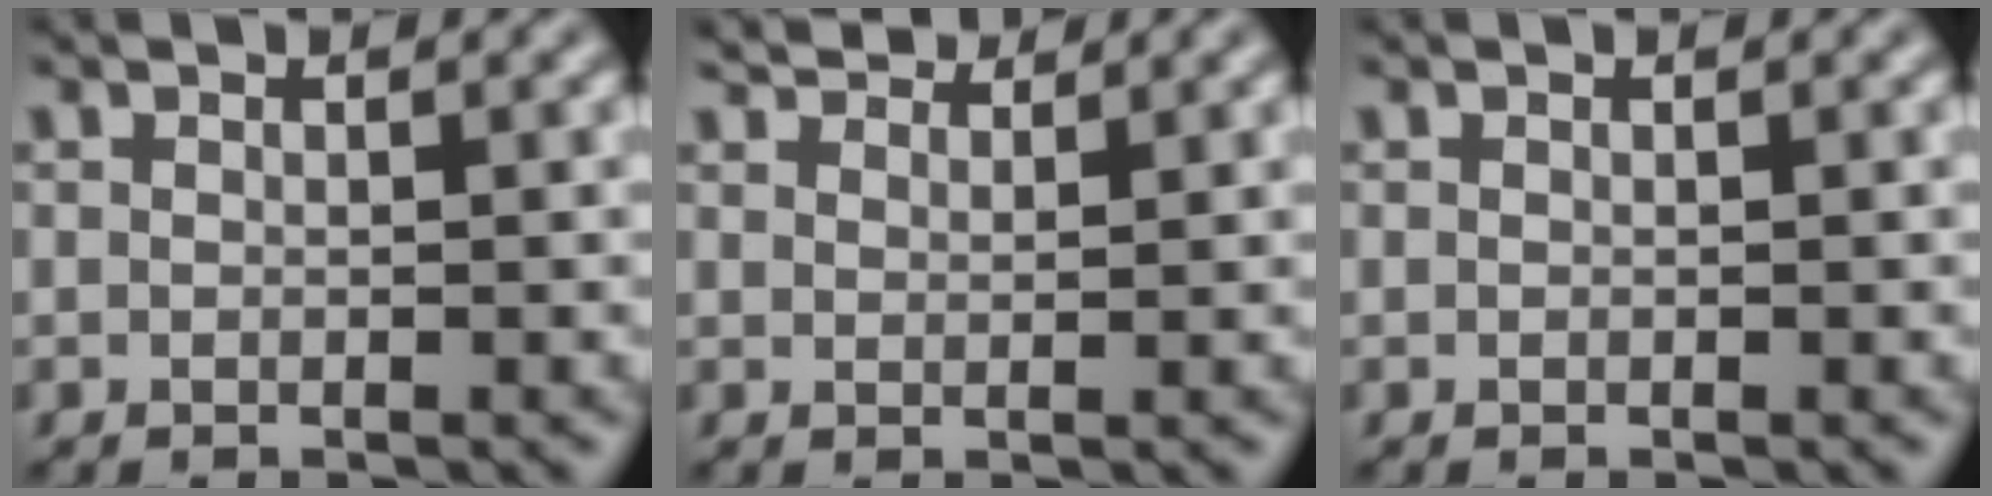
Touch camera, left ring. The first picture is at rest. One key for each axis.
{"total": 3.1, "fx": 2.9, "fy": 0.5, "fz": 0.8, "tx": -0.015, "ty": 0.003, "tz": 0.045}
{"total": 0.0}